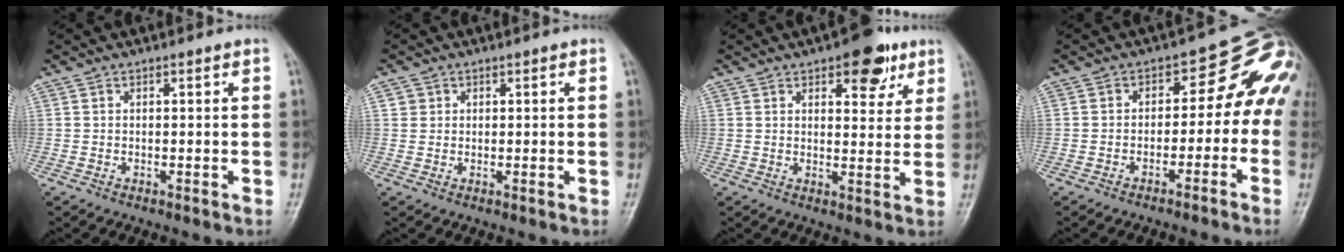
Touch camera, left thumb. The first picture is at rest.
{"total": 1.9, "force": [0.6, 1.8, 0.3], "torque": [0.012, 0.000, 0.005]}
{"total": 9.6, "force": [5.4, 4.5, 6.6], "torque": [-0.051, -0.020, 0.067]}
{"total": 9.9, "force": [-2.5, 6.8, 6.7], "torque": [-0.051, 0.061, -0.036]}